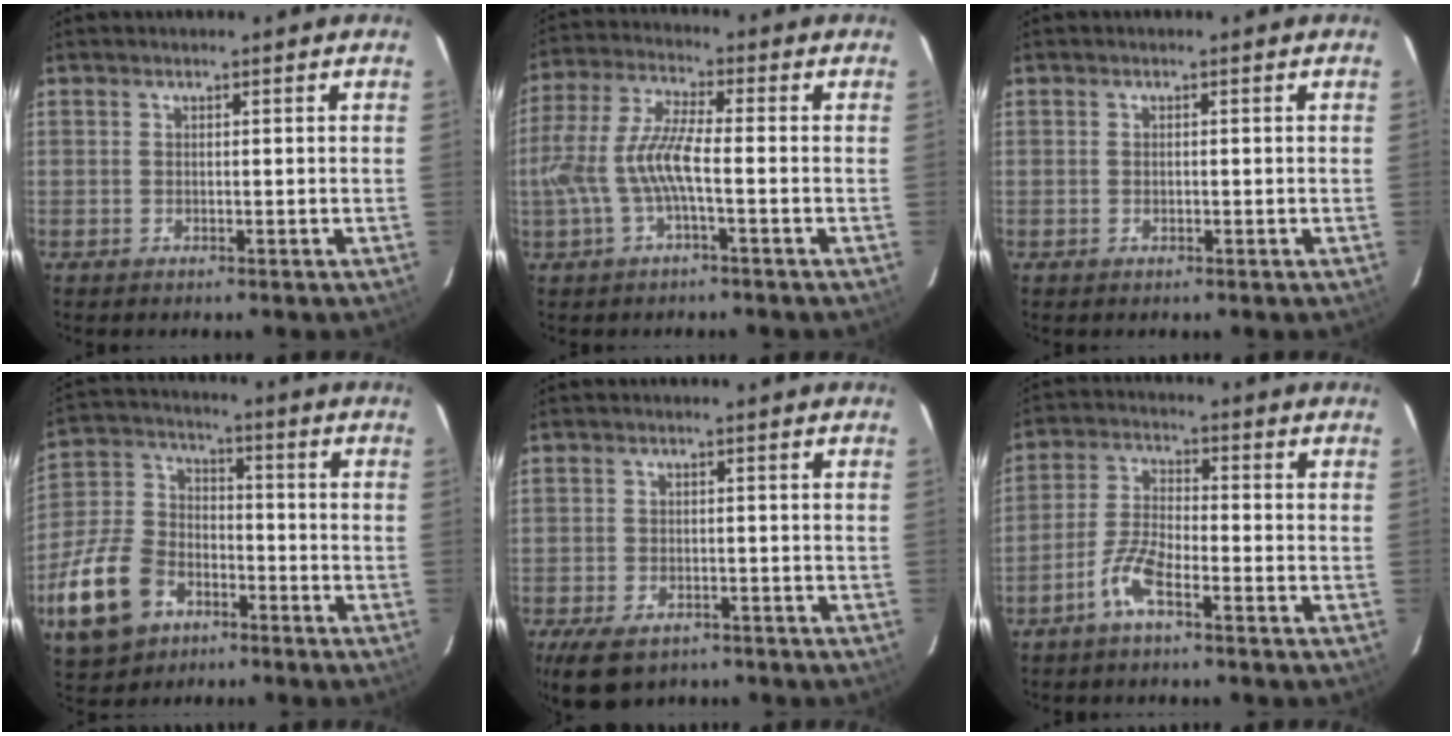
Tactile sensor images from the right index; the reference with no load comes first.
{"total": 9.9, "force": [-2.5, 1.8, 9.4], "torque": [-0.206, 0.002, -0.042]}
{"total": 0.6, "force": [-0.2, 0.3, 0.5], "torque": [-0.008, 0.002, -0.004]}
{"total": 17.5, "force": [-8.9, 11.8, 9.5], "torque": [-0.238, 0.015, -0.151]}
{"total": 8.3, "force": [-5.6, 4.4, 4.3], "torque": [-0.100, -0.015, -0.090]}
{"total": 6.3, "force": [-4.1, 1.5, 4.6], "torque": [-0.104, 0.007, -0.085]}